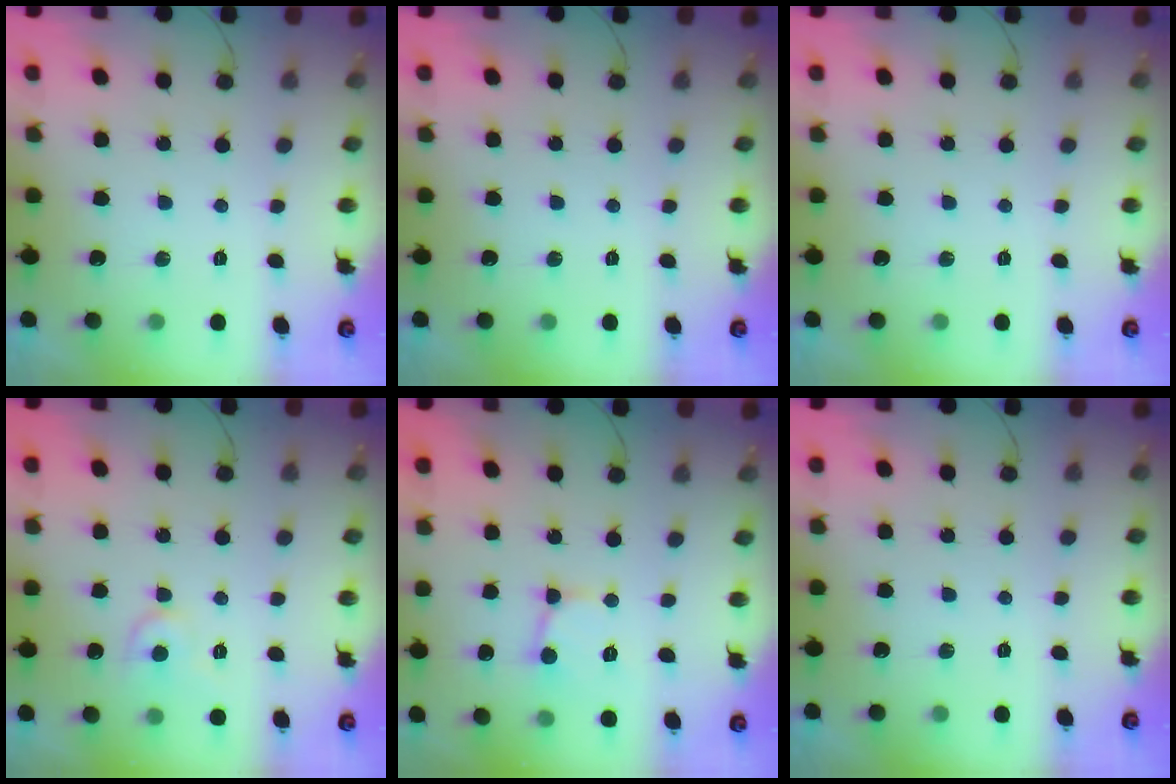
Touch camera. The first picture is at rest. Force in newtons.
{"total": 0.0}
{"total": 0.0}
{"total": 6.3, "press": 6.3, "slide": 0.6}
{"total": 2.7, "press": 2.7, "slide": 0.2}
{"total": 0.0}